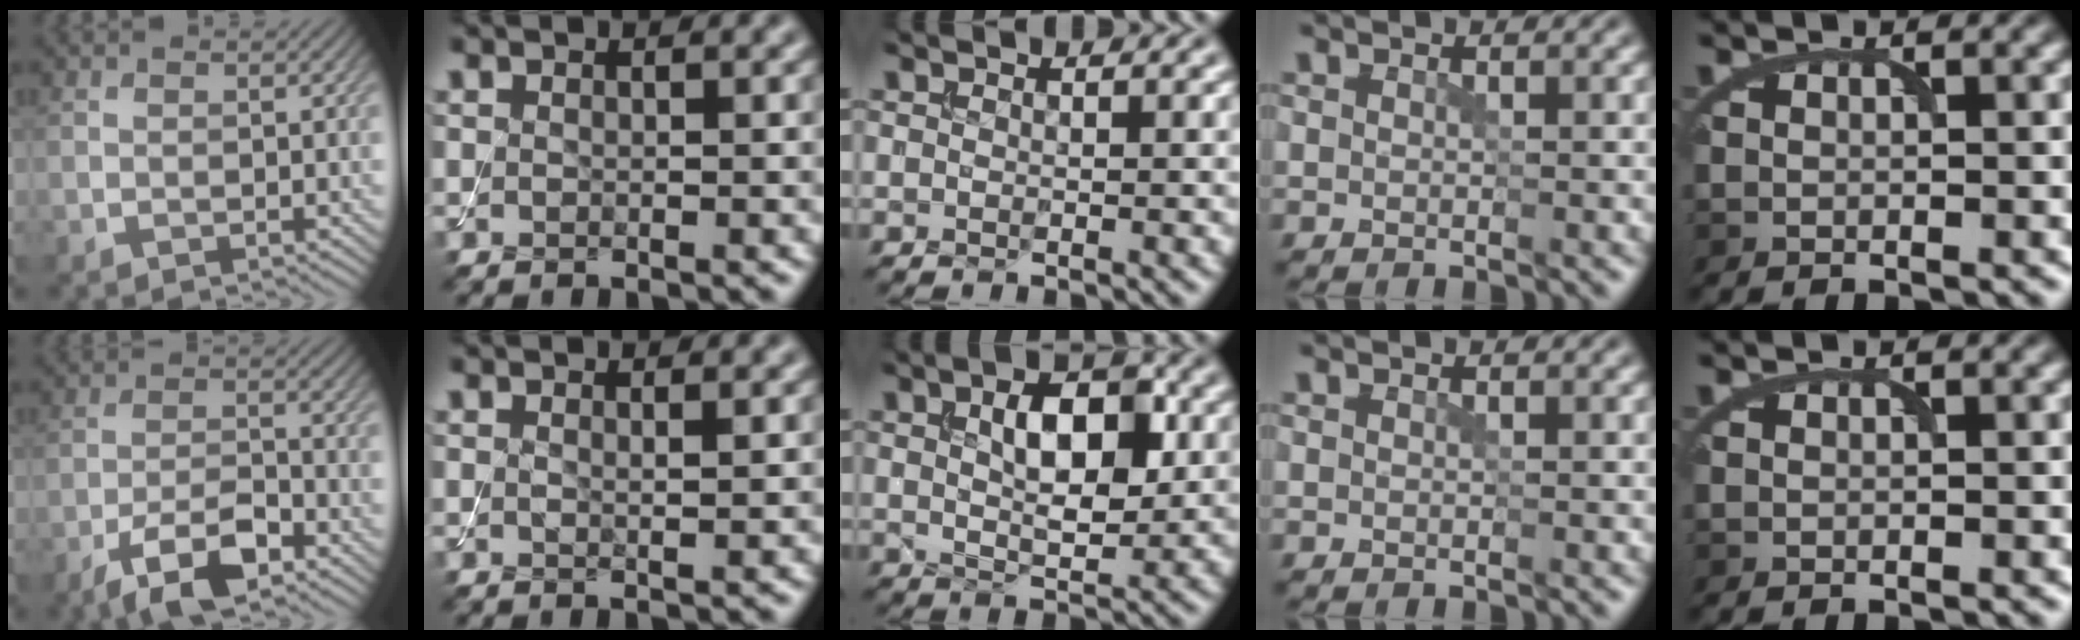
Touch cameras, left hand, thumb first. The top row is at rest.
{"thumb": {"total": 6.7, "force": [-4.5, 2.1, 4.5], "torque": [-0.086, 0.004, -0.087]}, "index": {"total": 0.7, "force": [0.3, 0.1, 0.5], "torque": [-0.007, -0.003, 0.004]}, "middle": {"total": 5.4, "force": [1.3, 2.7, 4.5], "torque": [-0.076, 0.006, 0.021]}}